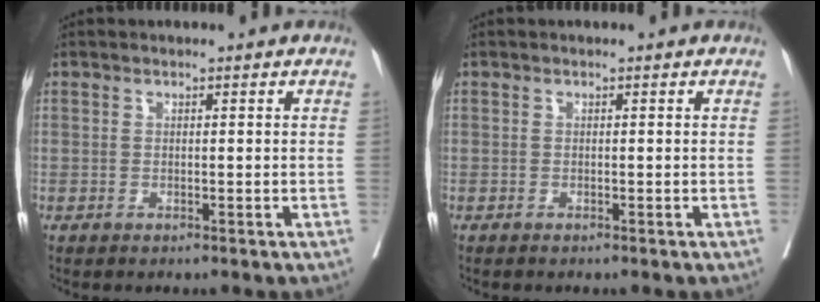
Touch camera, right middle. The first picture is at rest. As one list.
[{"total": 0.0}]